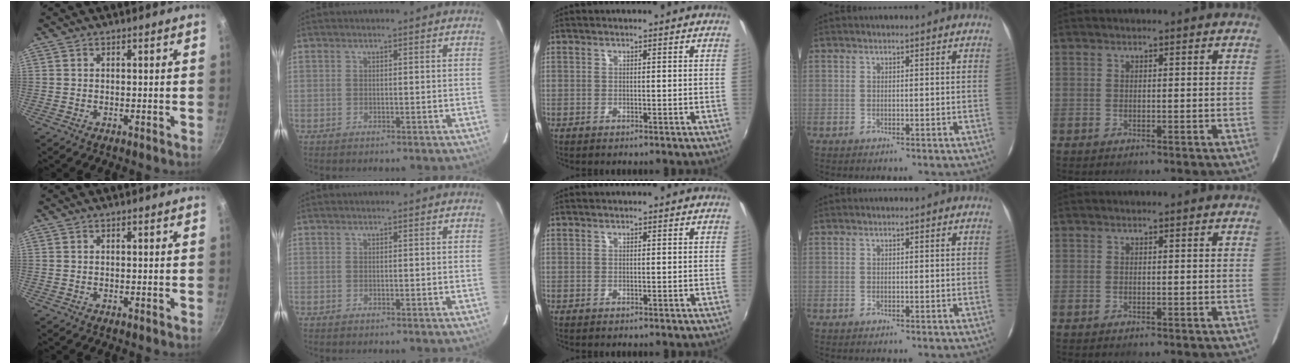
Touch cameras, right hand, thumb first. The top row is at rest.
{}